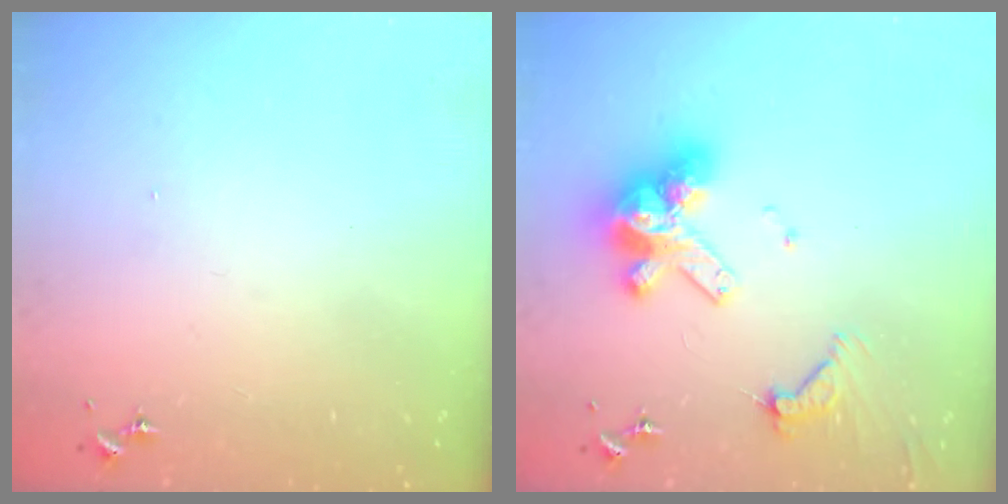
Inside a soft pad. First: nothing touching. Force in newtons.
{"total": 14.4, "press": 14.3, "slide": 1.9}